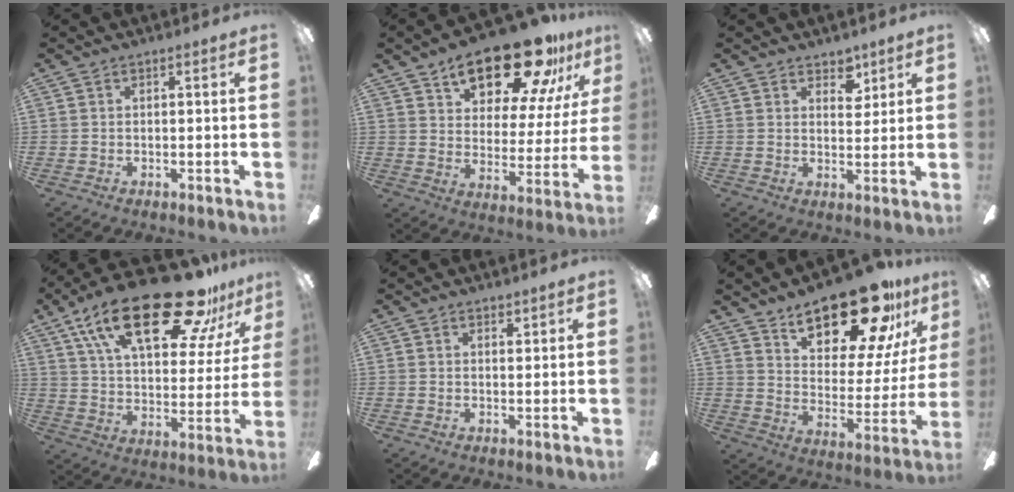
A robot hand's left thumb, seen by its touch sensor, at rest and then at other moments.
{"total": 21.3, "force": [14.9, 8.7, 12.5], "torque": [-0.195, -0.086, 0.252]}
{"total": 5.0, "force": [3.7, 2.8, 1.6], "torque": [-0.002, -0.020, 0.062]}
{"total": 30.1, "force": [18.8, 12.0, 20.2], "torque": [-0.324, -0.107, 0.311]}
{"total": 1.1, "force": [1.0, 0.4, 0.4], "torque": [-0.001, -0.004, 0.016]}
{"total": 22.9, "force": [16.6, 8.5, 13.3], "torque": [-0.202, -0.105, 0.279]}